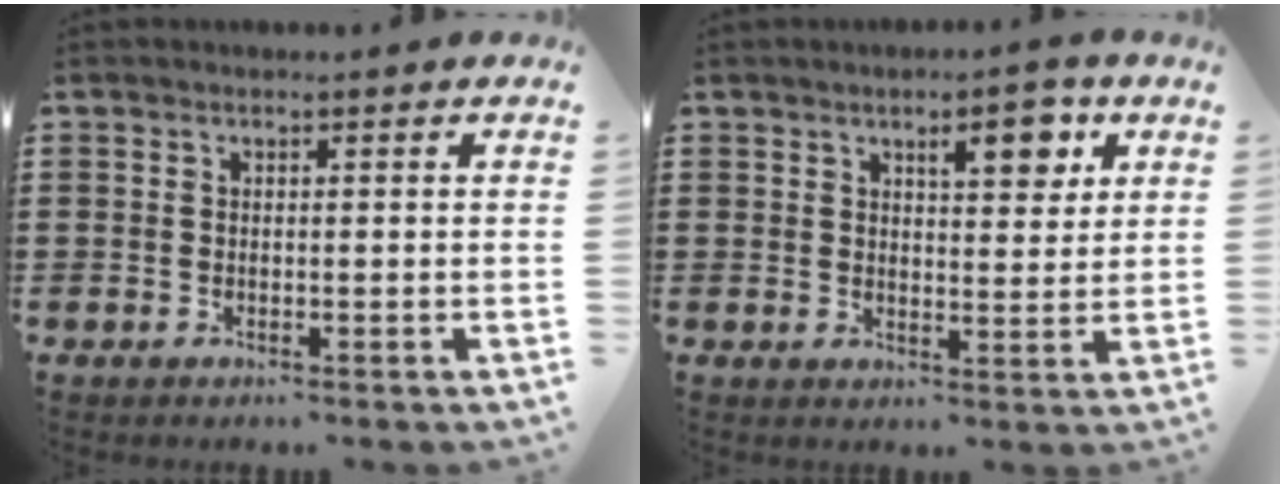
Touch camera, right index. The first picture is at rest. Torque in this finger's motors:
{"motor_torque": [0.15, 0.02, 0.13, 0.03]}